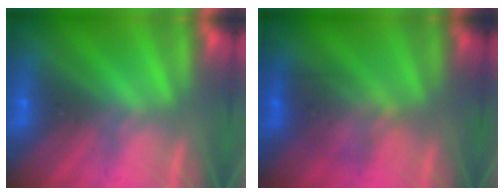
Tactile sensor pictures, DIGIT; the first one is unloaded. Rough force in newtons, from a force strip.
{"total": 2.4}